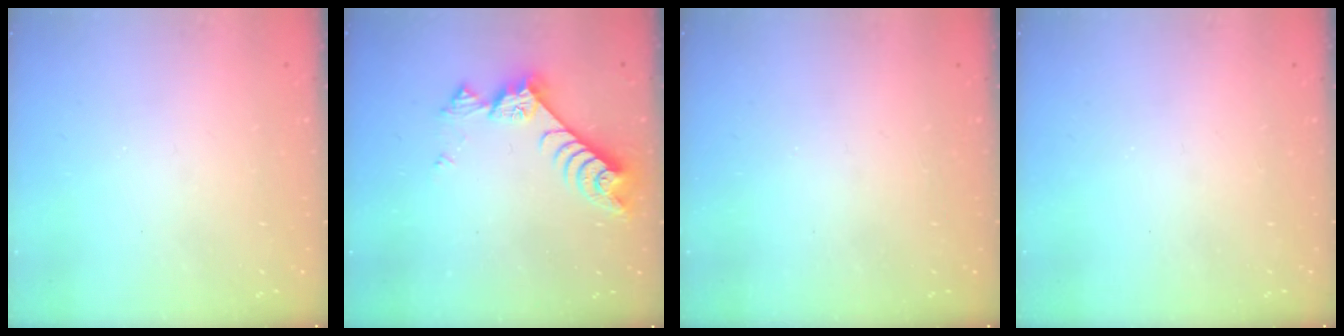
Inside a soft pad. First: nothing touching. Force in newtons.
{"total": 7.9, "press": 7.9, "slide": 0.6}
{"total": 3.1, "press": 3.0, "slide": 0.4}
{"total": 0.0}